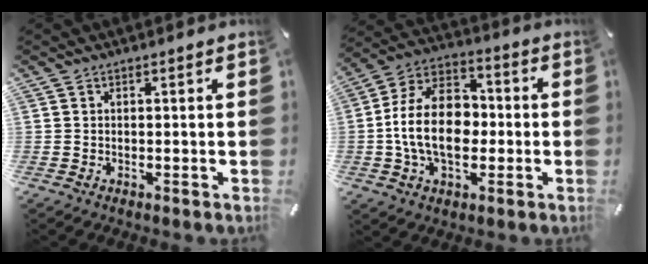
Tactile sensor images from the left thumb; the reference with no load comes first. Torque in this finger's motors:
{"motor_torque": [0.29, 1.17, 0.47, 0.08, 0.69]}